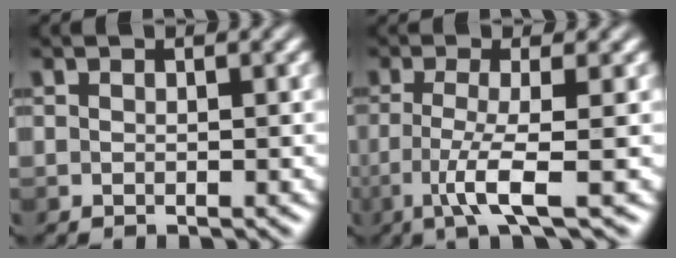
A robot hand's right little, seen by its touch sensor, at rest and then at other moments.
{"total": 4.1, "force": [-1.8, 0.1, 3.6], "torque": [-0.078, -0.002, -0.036]}